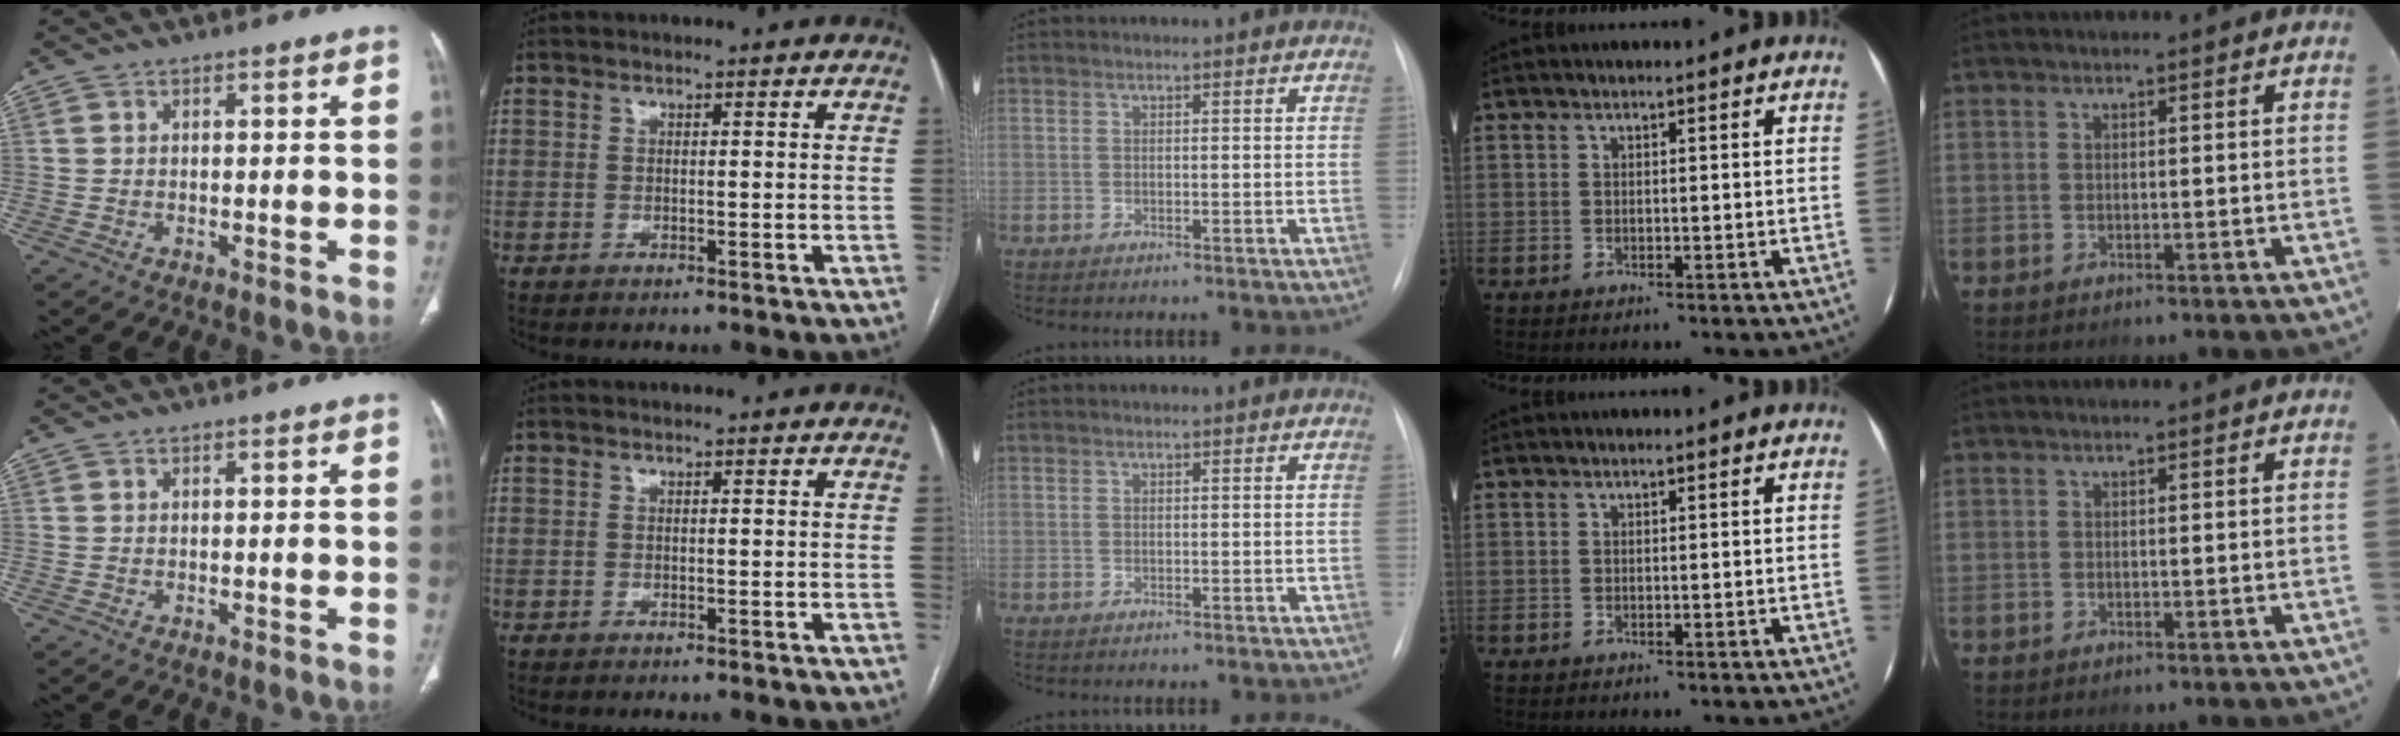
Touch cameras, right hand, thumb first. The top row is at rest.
{}